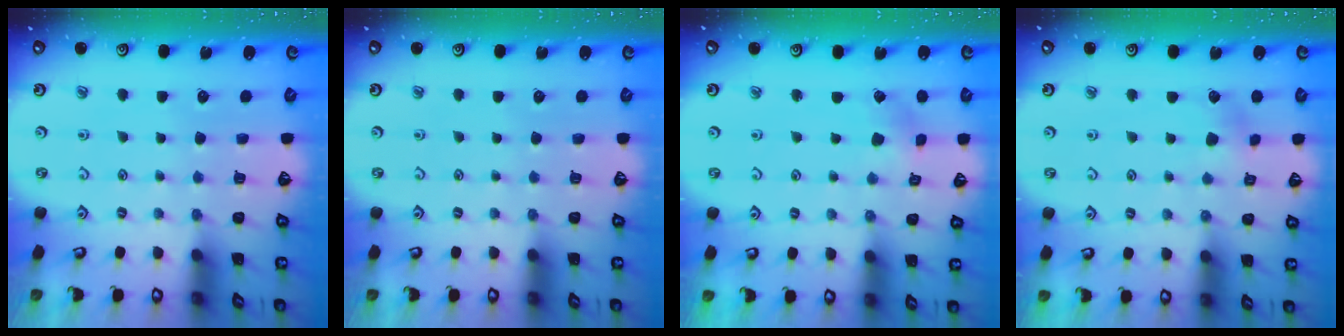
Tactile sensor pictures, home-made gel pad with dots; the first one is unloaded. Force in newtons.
{"total": 0.0}
{"total": 2.6, "press": 2.6, "slide": 0.3}
{"total": 2.9, "press": 2.9, "slide": 0.3}